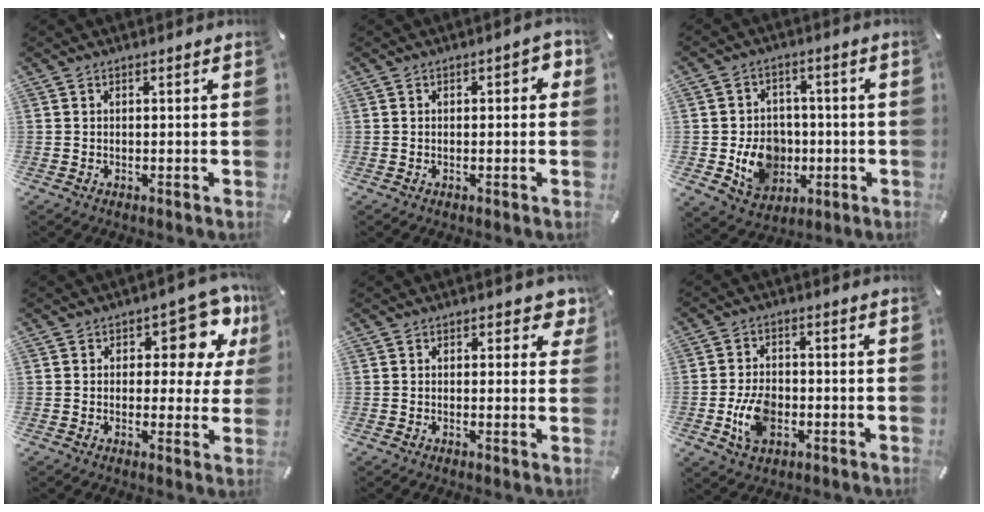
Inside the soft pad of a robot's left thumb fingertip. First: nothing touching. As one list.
[{"total": 2.8, "force": [0.1, 1.4, 2.4], "torque": [-0.029, 0.003, -0.004]}, {"total": 12.1, "force": [-2.5, 10.4, 5.5], "torque": [-0.109, 0.017, -0.035]}, {"total": 12.3, "force": [6.2, 6.4, 8.4], "torque": [-0.095, -0.047, 0.103]}, {"total": 3.6, "force": [1.9, 2.2, 2.0], "torque": [-0.013, -0.004, 0.027]}, {"total": 9.0, "force": [-2.4, 6.1, 6.1], "torque": [-0.129, 0.005, -0.044]}]